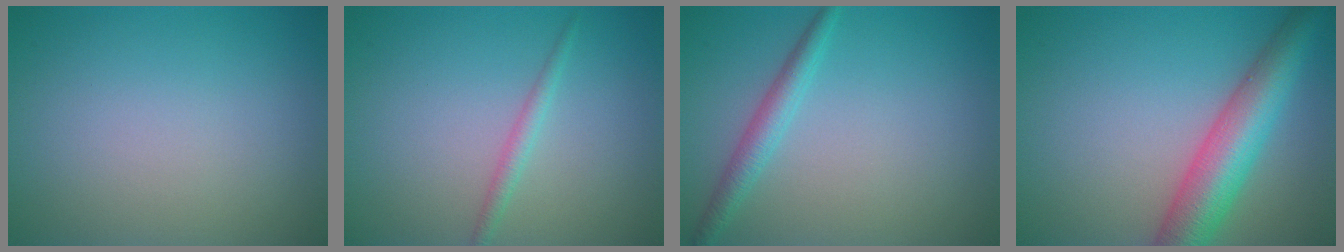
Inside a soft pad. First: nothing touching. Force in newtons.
{"total": 1.3, "press": 1.3, "slide": 0.0}
{"total": 2.2, "press": 2.2, "slide": 0.0}
{"total": 7.1, "press": 7.1, "slide": 0.2}